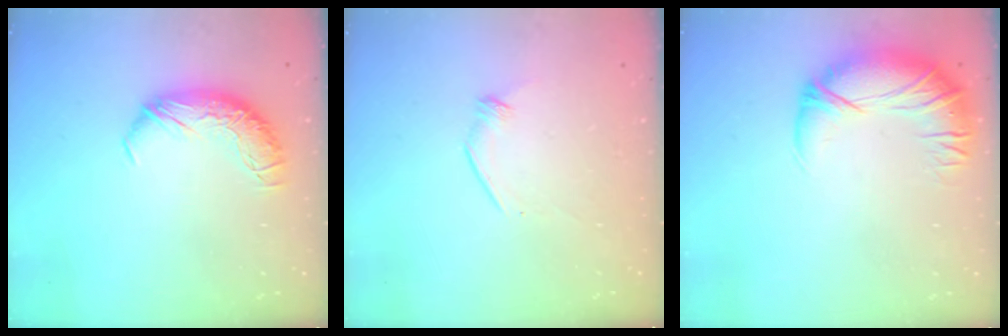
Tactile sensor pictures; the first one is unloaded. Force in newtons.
{"total": 6.2, "press": 6.1, "slide": 1.0}
{"total": 3.0, "press": 0.1, "slide": 3.0}